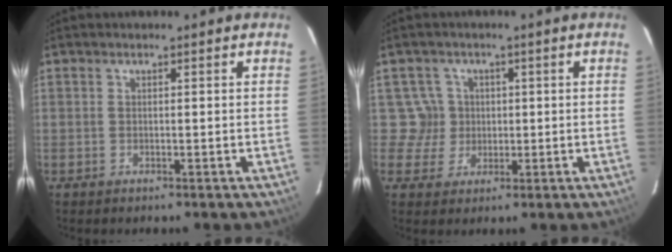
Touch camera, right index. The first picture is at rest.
{"total": 4.5, "force": [0.2, 4.4, -0.1], "torque": [0.009, 0.014, 0.004]}